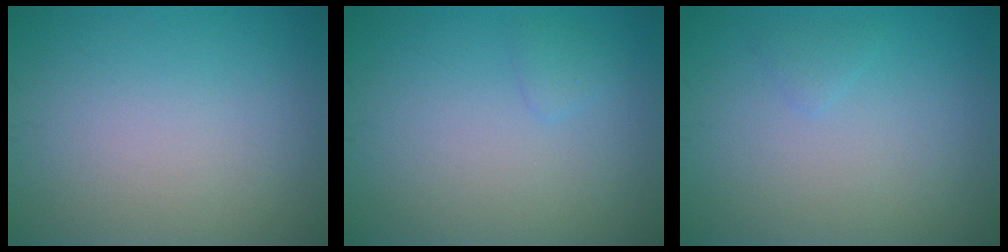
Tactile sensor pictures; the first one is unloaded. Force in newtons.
{"total": 0.8, "press": 0.8, "slide": 0.1}
{"total": 0.7, "press": 0.7, "slide": 0.0}